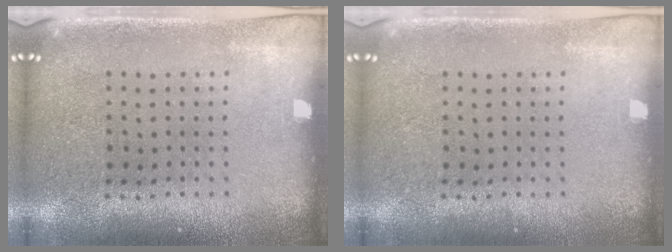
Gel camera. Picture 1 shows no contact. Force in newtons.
{"total": 0.0}